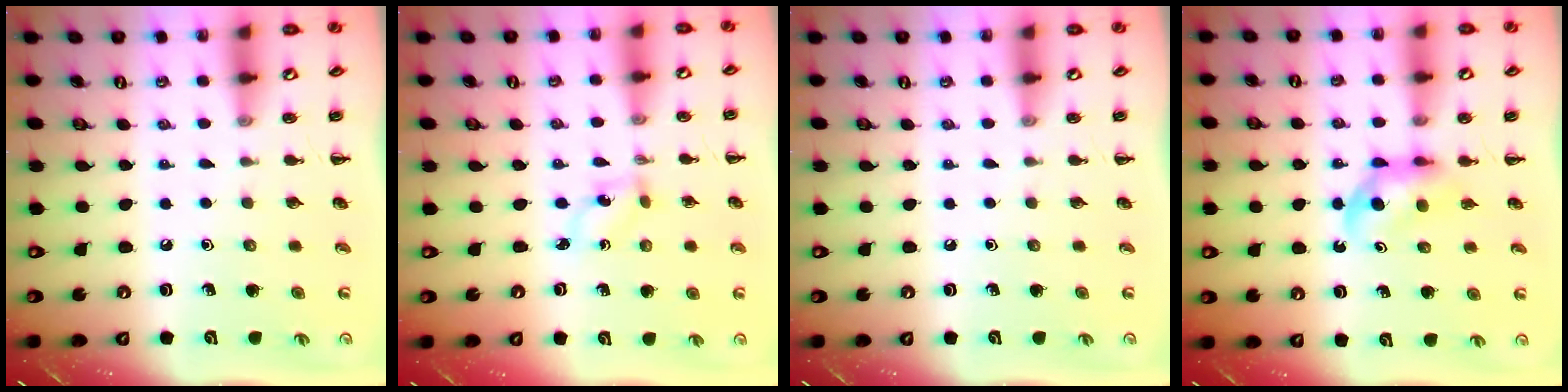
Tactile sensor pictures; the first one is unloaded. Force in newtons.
{"total": 1.7, "press": 1.5, "slide": 0.8}
{"total": 0.0}
{"total": 4.0, "press": 3.9, "slide": 0.8}